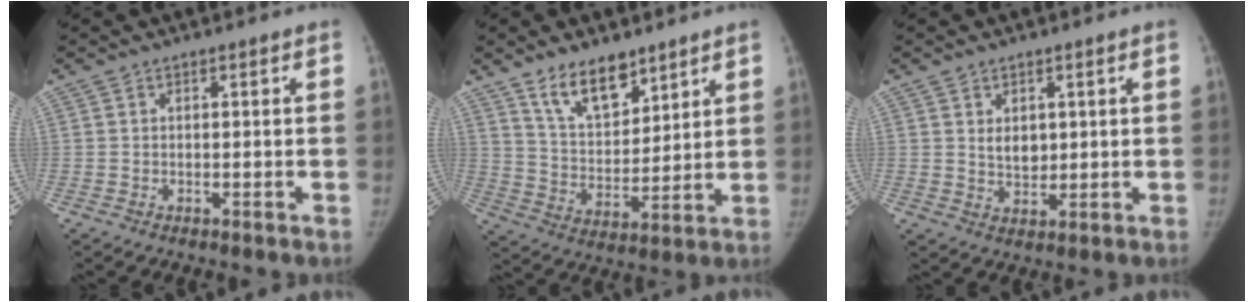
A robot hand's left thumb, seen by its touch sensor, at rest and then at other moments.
{"total": 11.7, "force": [8.3, 5.7, 6.0], "torque": [-0.069, -0.064, 0.154]}
{"total": 3.9, "force": [1.1, 2.8, 2.6], "torque": [-0.024, -0.018, 0.023]}